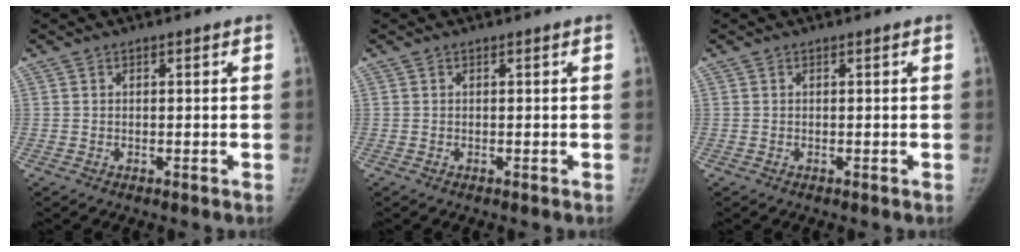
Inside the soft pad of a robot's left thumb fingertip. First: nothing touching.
{"total": 0.0}
{"total": 0.0}